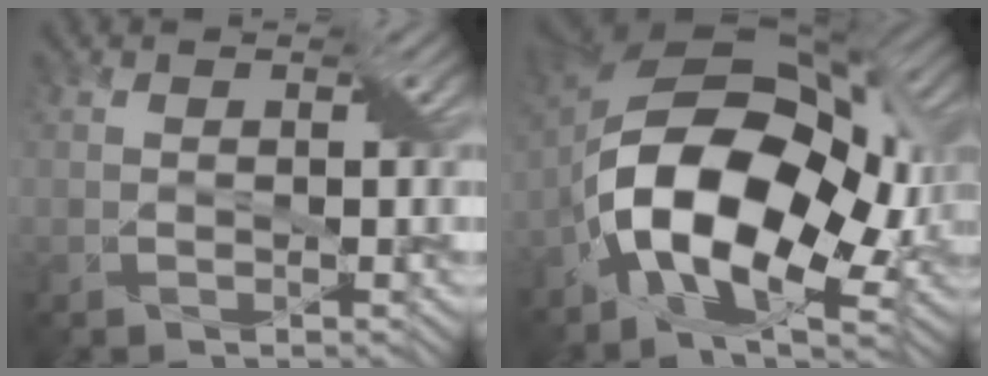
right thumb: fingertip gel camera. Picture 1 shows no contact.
{"total": 17.5, "force": [-4.0, 9.8, 13.9], "torque": [-0.269, -0.013, -0.069]}